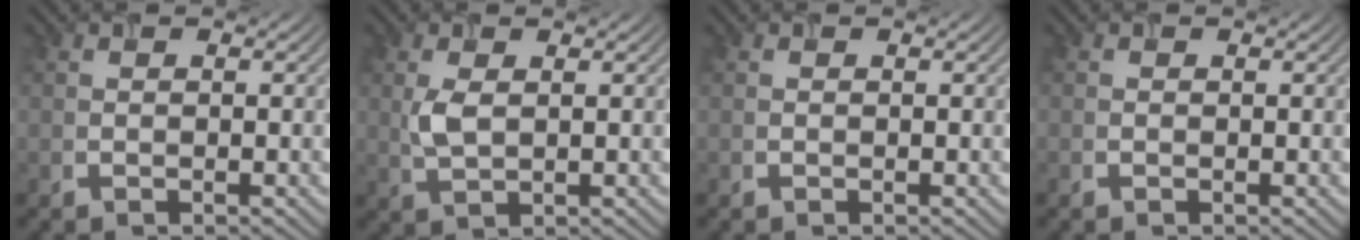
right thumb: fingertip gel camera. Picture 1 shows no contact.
{"total": 3.1, "force": [0.6, 1.5, 2.6], "torque": [-0.068, -0.002, 0.015]}
{"total": 0.0}
{"total": 0.0}